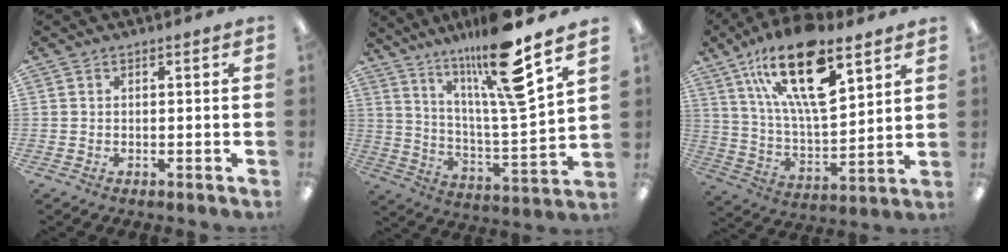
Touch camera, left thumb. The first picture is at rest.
{"total": 19.6, "force": [14.2, 2.3, 13.3], "torque": [-0.235, -0.084, 0.223]}
{"total": 23.7, "force": [13.7, 9.3, 17.0], "torque": [-0.305, -0.066, 0.230]}